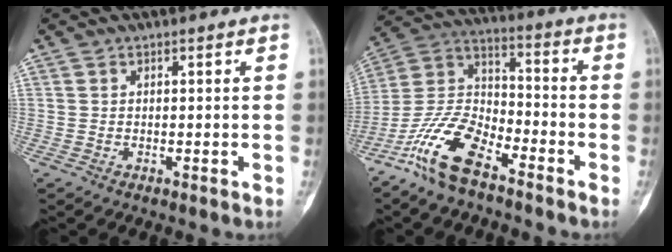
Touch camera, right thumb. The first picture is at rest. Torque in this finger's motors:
{"motor_torque": [0.29, 0.36, 1.47, -1.14, 0.07]}